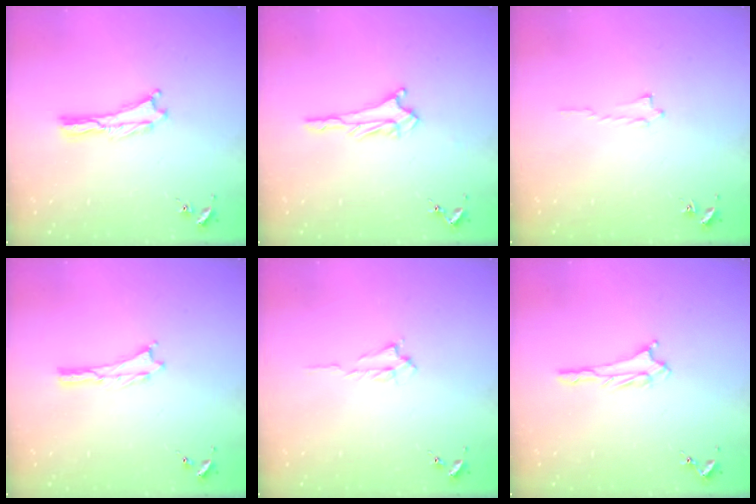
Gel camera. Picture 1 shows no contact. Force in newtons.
{"total": 2.6, "press": 2.6, "slide": 0.3}
{"total": 0.6, "press": 0.6, "slide": 0.1}
{"total": 0.0}
{"total": 1.3, "press": 1.3, "slide": 0.3}
{"total": 2.3, "press": 2.2, "slide": 0.3}